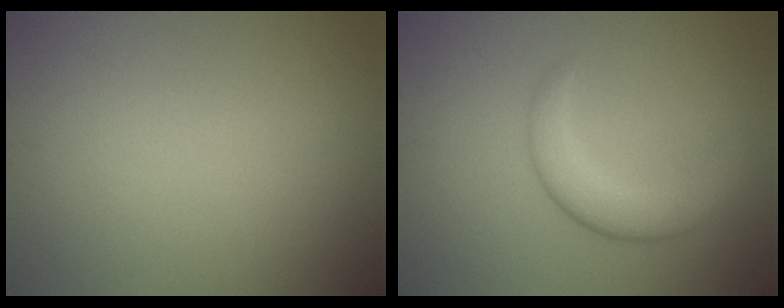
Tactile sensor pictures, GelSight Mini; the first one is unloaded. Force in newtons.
{"total": 3.5, "press": 3.5, "slide": 0.1}